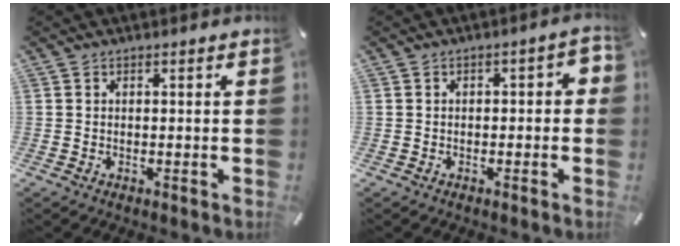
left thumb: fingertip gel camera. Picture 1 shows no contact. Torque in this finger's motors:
{"motor_torque": [-0.08, -0.05, -0.26, 0.34, -0.08]}